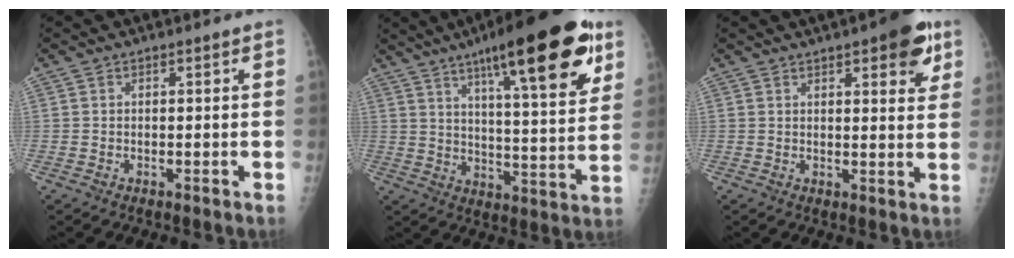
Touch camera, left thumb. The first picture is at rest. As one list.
[{"total": 24.2, "force": [13.2, 5.6, 19.5], "torque": [-0.265, -0.035, 0.196]}, {"total": 8.8, "force": [4.7, 2.9, 6.8], "torque": [-0.063, -0.015, 0.054]}]